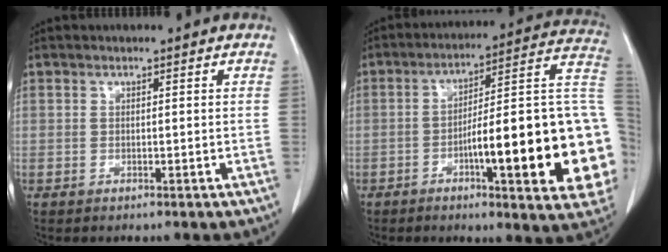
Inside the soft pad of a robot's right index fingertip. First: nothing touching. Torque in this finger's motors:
{"motor_torque": [1.47, -0.67, 0.73, 0.21]}